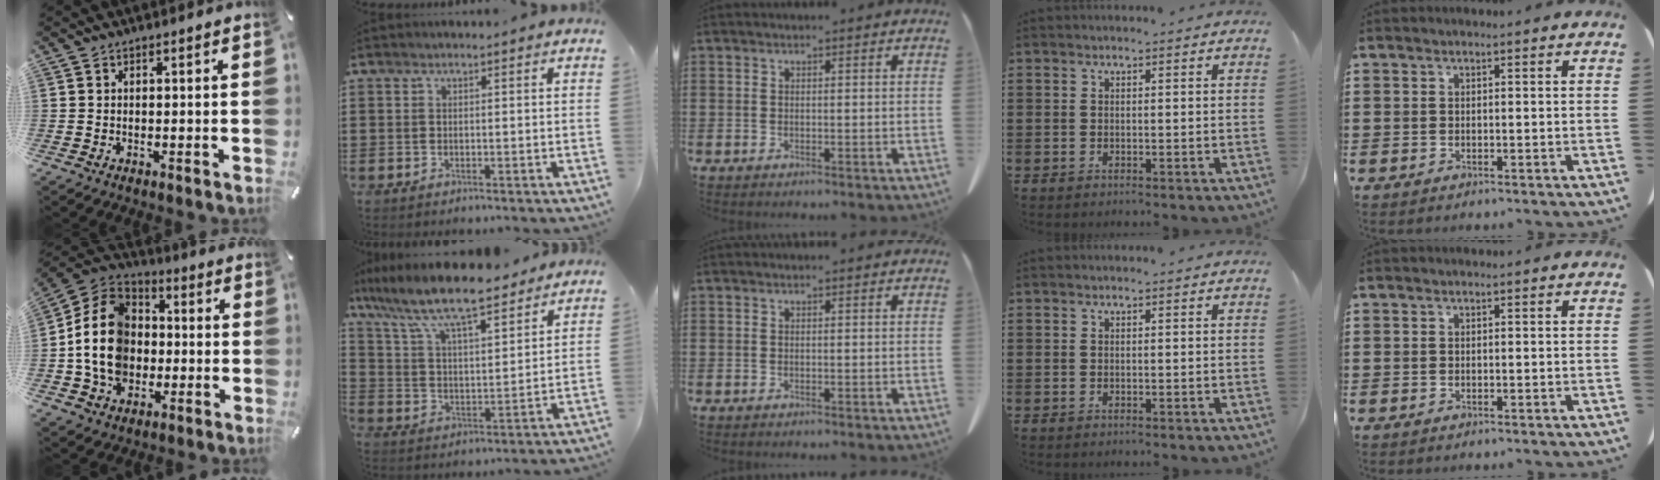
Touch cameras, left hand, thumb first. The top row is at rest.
{"thumb": {"total": 15.0, "force": [-2.4, 12.6, 7.8], "torque": [-0.189, 0.021, -0.042]}, "index": {"total": 9.3, "force": [7.9, 1.2, 4.6], "torque": [-0.121, -0.042, 0.134]}}